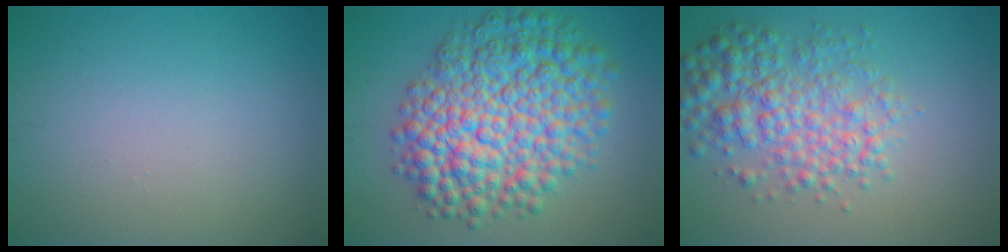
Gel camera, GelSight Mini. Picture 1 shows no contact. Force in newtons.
{"total": 10.9, "press": 10.9, "slide": 0.2}
{"total": 5.5, "press": 5.5, "slide": 0.1}